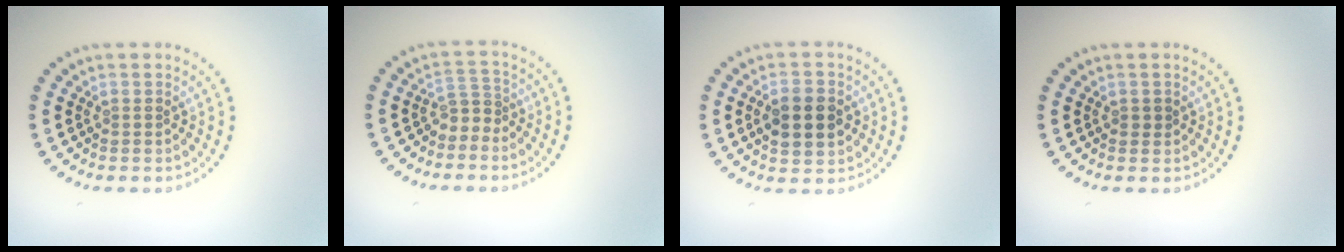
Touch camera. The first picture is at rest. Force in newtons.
{"total": 2.0, "press": 1.3, "slide": 1.5}
{"total": 4.4, "press": 4.4, "slide": 0.2}
{"total": 0.7, "press": 0.6, "slide": 0.2}